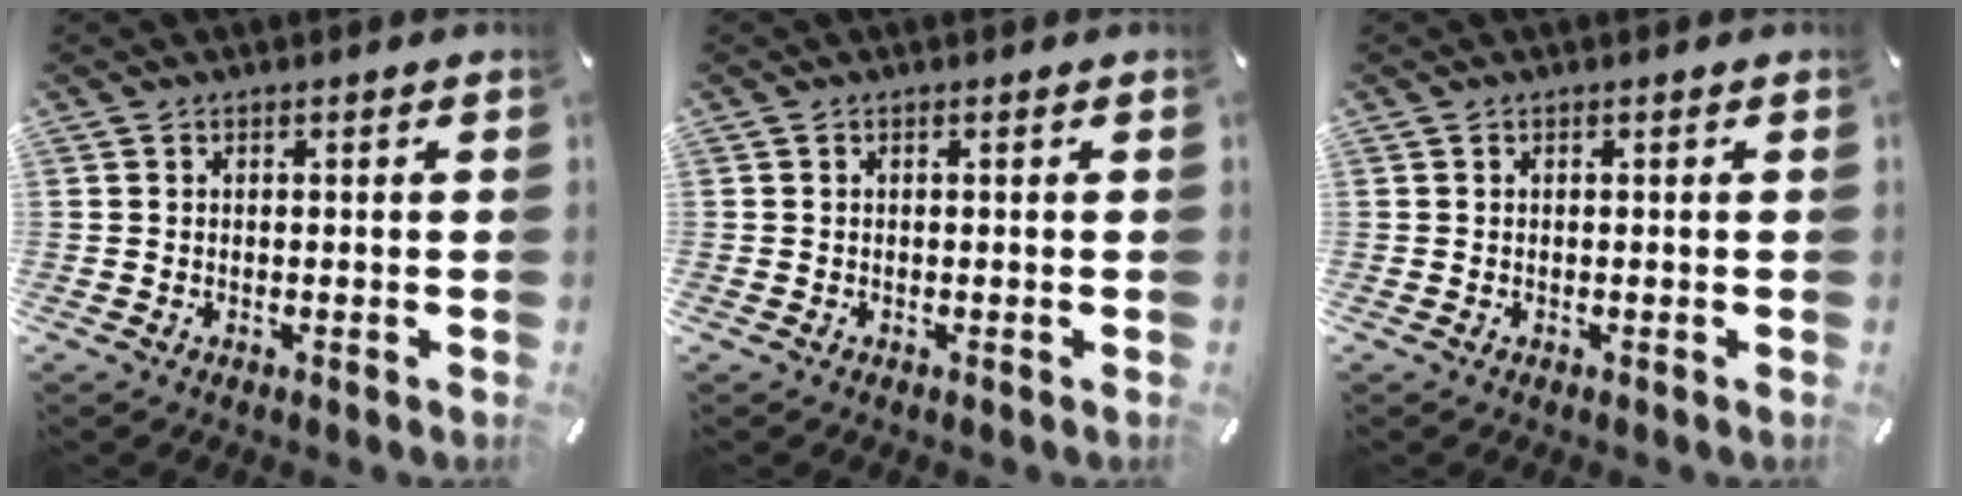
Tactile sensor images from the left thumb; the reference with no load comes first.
{"total": 0.0}
{"total": 0.0}